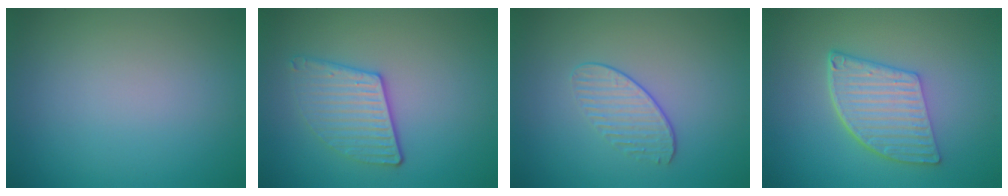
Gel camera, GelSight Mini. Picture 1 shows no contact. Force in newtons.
{"total": 3.3, "press": 2.9, "slide": 1.6}
{"total": 1.8, "press": 1.3, "slide": 1.1}
{"total": 5.7, "press": 4.2, "slide": 3.8}